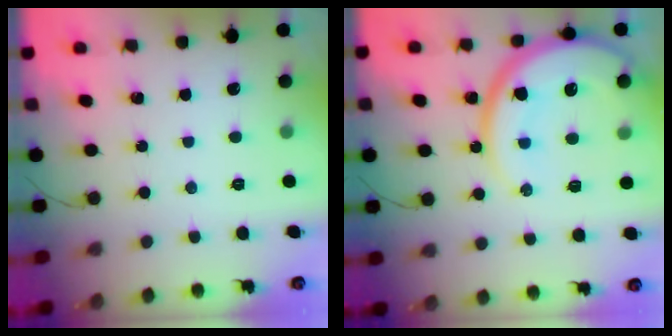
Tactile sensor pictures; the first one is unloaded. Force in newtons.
{"total": 17.6, "press": 17.5, "slide": 1.5}